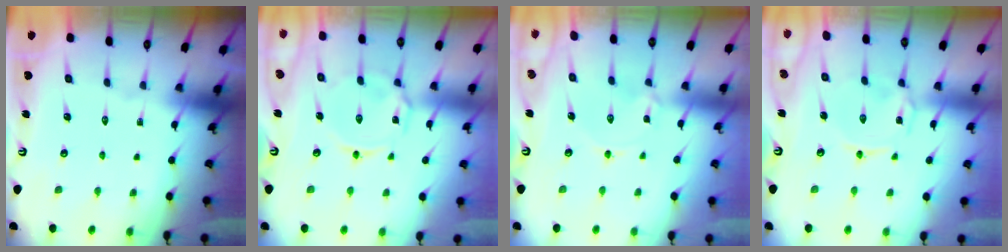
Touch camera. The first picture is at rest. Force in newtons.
{"total": 5.2, "press": 5.2, "slide": 0.3}
{"total": 1.7, "press": 1.6, "slide": 0.1}
{"total": 0.8, "press": 0.7, "slide": 0.4}